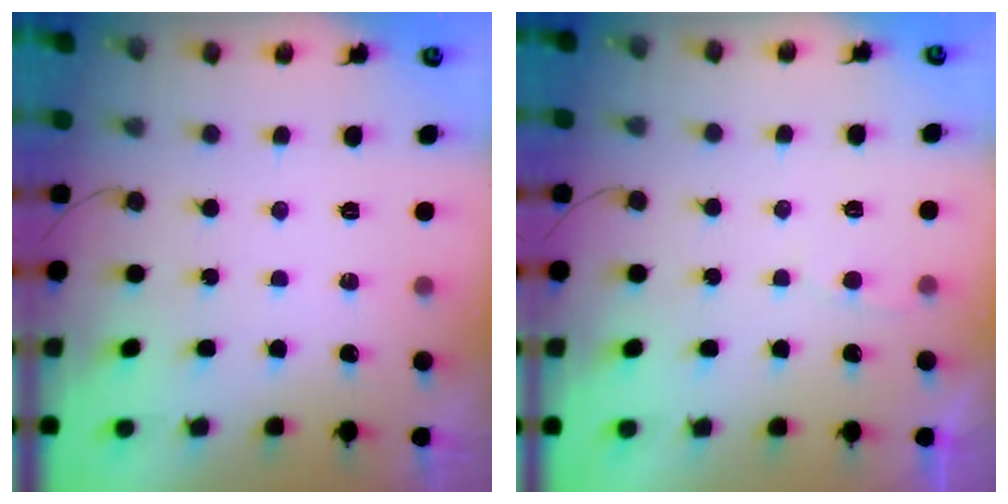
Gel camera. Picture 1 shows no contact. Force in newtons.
{"total": 2.0, "press": 2.0, "slide": 0.2}